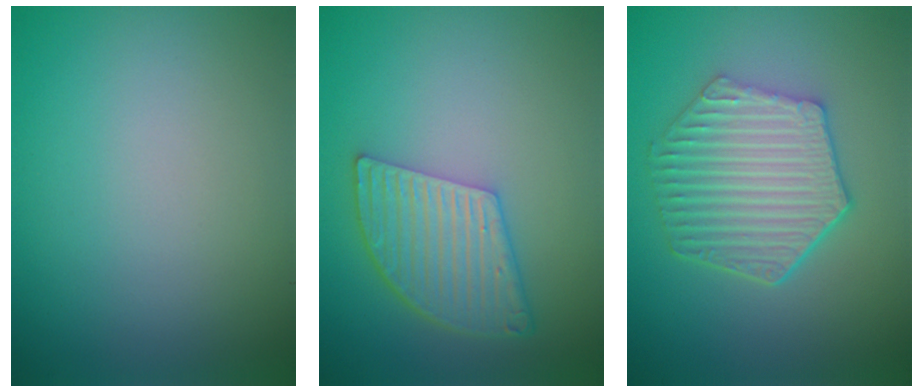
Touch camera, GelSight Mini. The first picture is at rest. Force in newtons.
{"total": 5.8, "press": 4.3, "slide": 3.8}
{"total": 6.2, "press": 4.8, "slide": 3.9}